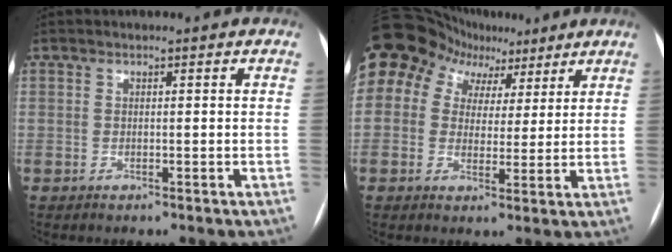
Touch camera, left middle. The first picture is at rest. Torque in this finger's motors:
{"motor_torque": [1.87, -0.26, 1.05, 0.21]}